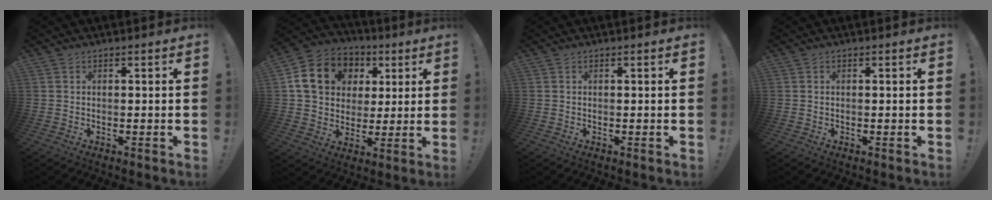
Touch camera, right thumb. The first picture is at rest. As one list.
[{"total": 15.8, "force": [5.3, 13.0, 7.4], "torque": [-0.102, -0.010, 0.114]}, {"total": 0.0}, {"total": 0.0}]